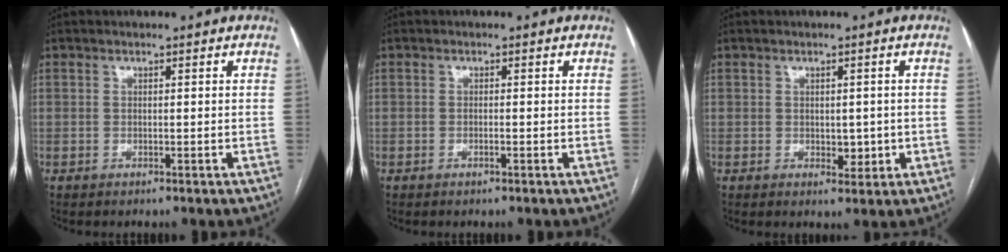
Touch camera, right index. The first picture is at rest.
{"total": 0.5, "force": [-0.3, 0.0, 0.4], "torque": [-0.010, 0.000, -0.004]}
{"total": 2.7, "force": [-0.2, 1.7, 2.1], "torque": [-0.026, -0.001, 0.005]}